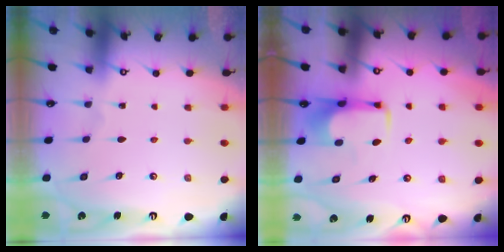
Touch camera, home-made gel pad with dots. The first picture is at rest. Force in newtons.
{"total": 6.6, "press": 6.4, "slide": 1.6}